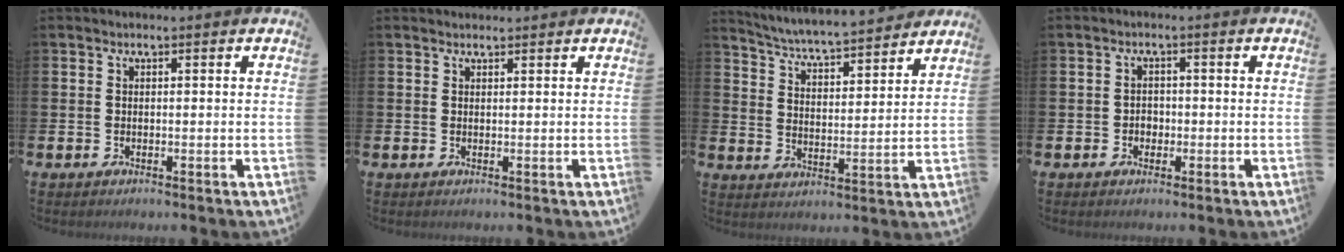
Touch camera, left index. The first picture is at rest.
{"total": 1.0, "force": [0.9, 0.3, 0.0], "torque": [0.012, -0.003, 0.015]}
{"total": 5.6, "force": [5.5, 0.0, 1.0], "torque": [-0.048, -0.045, 0.093]}
{"total": 1.6, "force": [-0.5, 1.4, 0.6], "torque": [-0.002, 0.000, -0.015]}